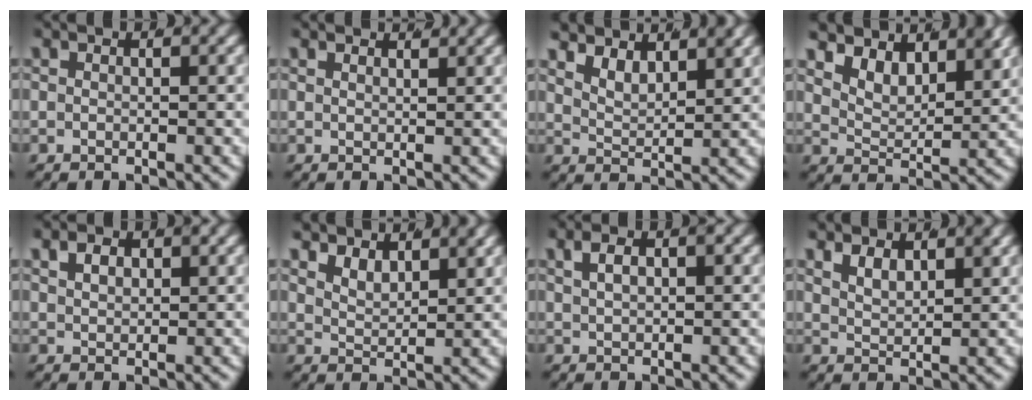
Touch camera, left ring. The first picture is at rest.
{"total": 1.3, "force": [1.1, -0.6, 0.3], "torque": [0.000, -0.006, 0.023]}
{"total": 3.8, "force": [2.3, 2.1, 2.2], "torque": [-0.056, -0.014, 0.045]}
{"total": 4.9, "force": [2.8, 2.6, 3.0], "torque": [-0.063, -0.016, 0.054]}
{"total": 1.9, "force": [1.1, 0.8, 1.2], "torque": [-0.020, -0.010, 0.032]}
{"total": 3.2, "force": [2.2, 1.4, 1.7], "torque": [-0.045, -0.015, 0.047]}
{"total": 2.0, "force": [1.0, 0.6, 1.6], "torque": [-0.023, 0.000, 0.026]}
{"total": 2.5, "force": [1.6, 0.9, 1.7], "torque": [-0.040, -0.014, 0.041]}